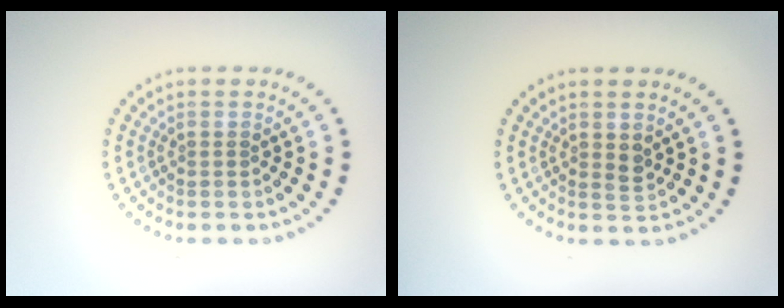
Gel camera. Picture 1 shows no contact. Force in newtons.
{"total": 1.0, "press": 0.9, "slide": 0.3}